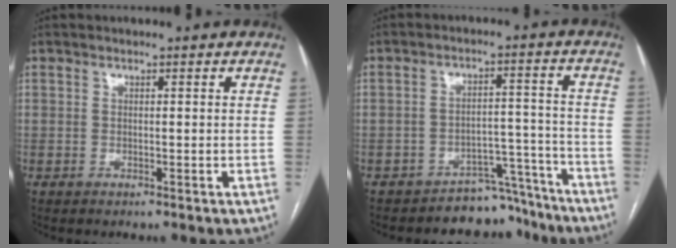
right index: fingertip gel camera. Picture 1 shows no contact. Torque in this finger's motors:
{"motor_torque": [-0.03, -0.02, 0.05, 0.00]}